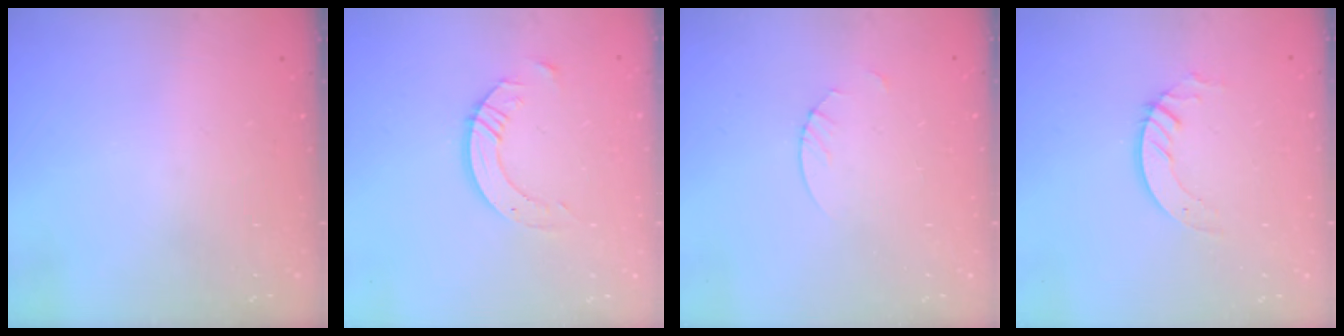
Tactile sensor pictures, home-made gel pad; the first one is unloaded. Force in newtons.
{"total": 8.0, "press": 7.9, "slide": 0.7}
{"total": 1.9, "press": 1.9, "slide": 0.2}
{"total": 2.8, "press": 2.8, "slide": 0.2}